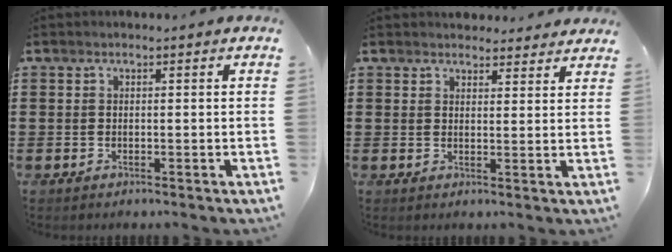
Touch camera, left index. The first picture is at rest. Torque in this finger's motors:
{"motor_torque": [1.19, -0.95, 0.46, 0.04]}